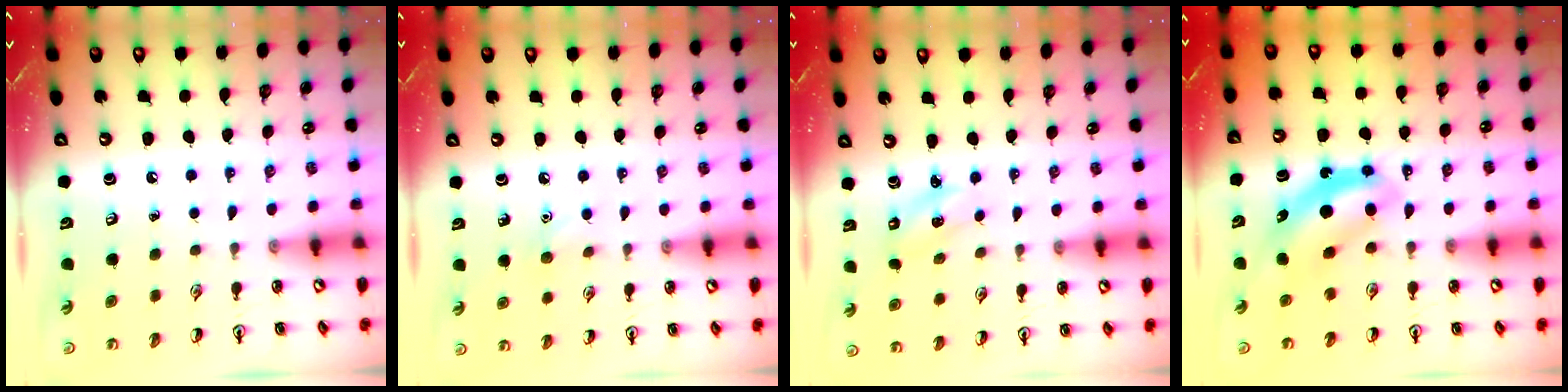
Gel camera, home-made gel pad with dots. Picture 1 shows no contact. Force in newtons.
{"total": 5.2, "press": 5.0, "slide": 1.5}
{"total": 2.3, "press": 2.2, "slide": 0.4}
{"total": 5.3, "press": 5.2, "slide": 1.2}